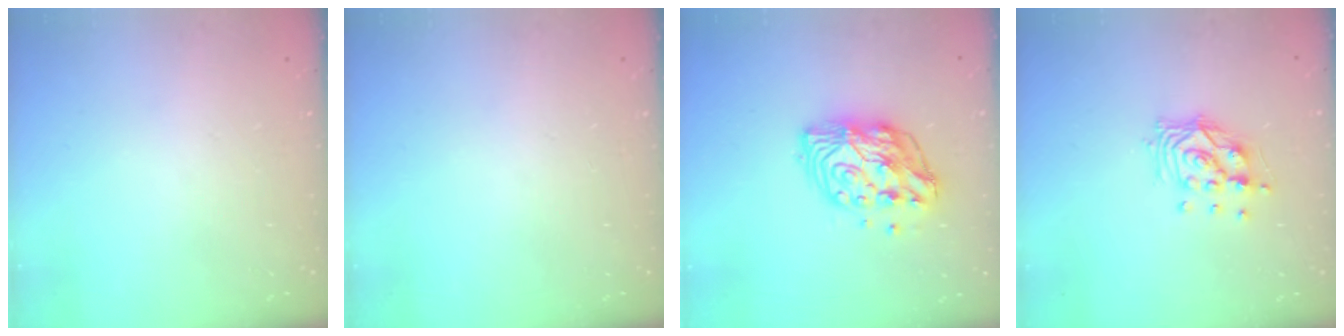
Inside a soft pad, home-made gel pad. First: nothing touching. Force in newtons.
{"total": 0.0}
{"total": 12.6, "press": 12.6, "slide": 1.1}
{"total": 10.1, "press": 10.0, "slide": 1.1}